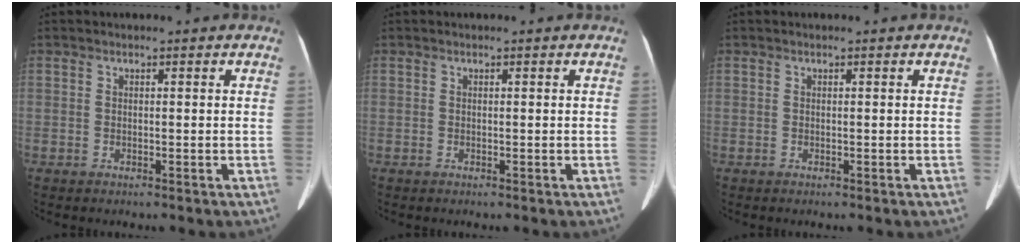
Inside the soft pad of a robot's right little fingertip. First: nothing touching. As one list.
[{"total": 0.0}, {"total": 0.0}]